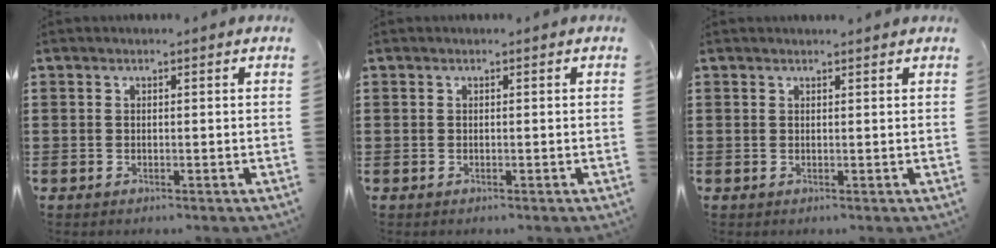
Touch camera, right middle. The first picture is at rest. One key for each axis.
{"total": 0.0}
{"total": 0.7, "fx": 0.7, "fy": 0.0, "fz": 0.1, "tx": 0.003, "ty": -0.006, "tz": 0.011}